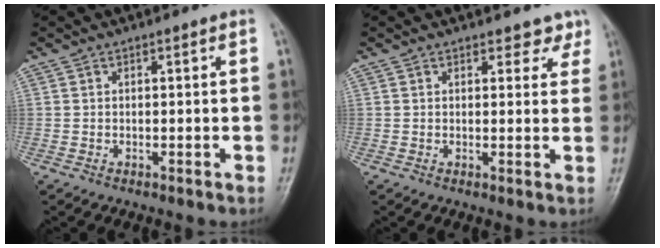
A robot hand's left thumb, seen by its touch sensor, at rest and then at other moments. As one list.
[{"total": 2.9, "force": [2.4, 1.6, 0.6], "torque": [0.018, -0.013, 0.018]}]